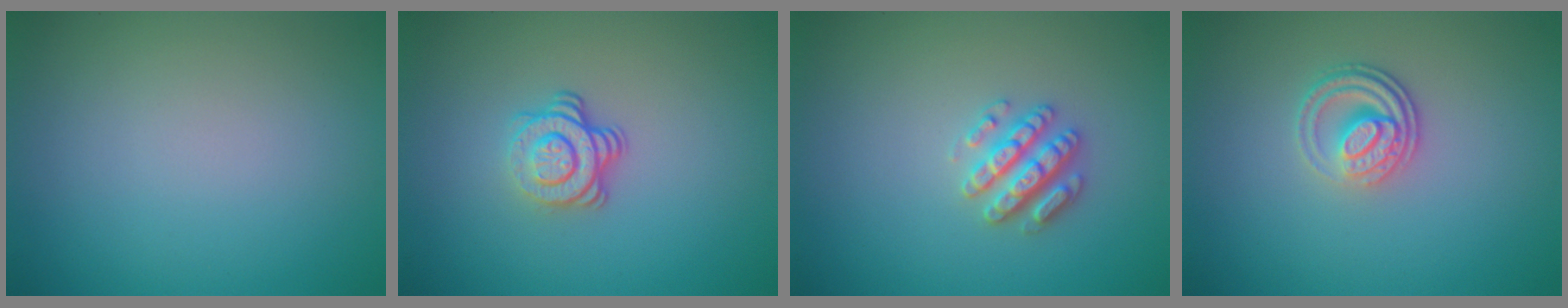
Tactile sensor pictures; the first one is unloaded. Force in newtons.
{"total": 3.6, "press": 2.4, "slide": 2.7}
{"total": 2.8, "press": 2.8, "slide": 0.3}
{"total": 3.0, "press": 2.4, "slide": 1.8}